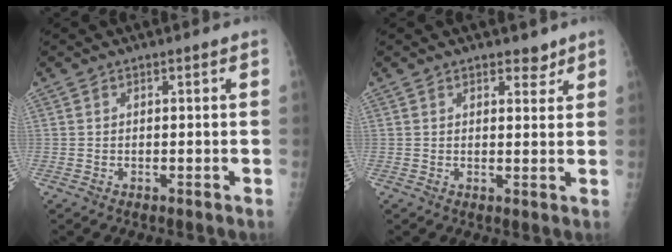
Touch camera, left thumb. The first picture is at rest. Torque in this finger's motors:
{"motor_torque": [-0.10, 0.42, -0.08, 0.13, 0.01]}